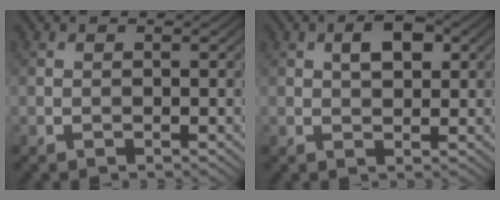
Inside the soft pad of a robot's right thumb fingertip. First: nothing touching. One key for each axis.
{"total": 3.7, "fx": 1.2, "fy": 1.9, "fz": 3.0, "tx": -0.049, "ty": 0.006, "tz": 0.018}